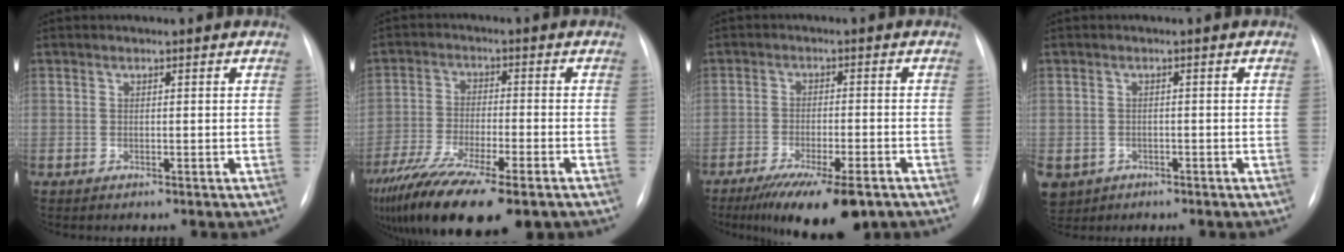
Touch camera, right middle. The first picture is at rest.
{"total": 17.9, "force": [-12.8, 3.8, 11.9], "torque": [-0.217, -0.039, -0.210]}
{"total": 12.6, "force": [-8.9, 2.8, 8.5], "torque": [-0.123, -0.022, -0.134]}
{"total": 6.7, "force": [-3.4, 5.5, 1.9], "torque": [-0.052, 0.002, -0.048]}